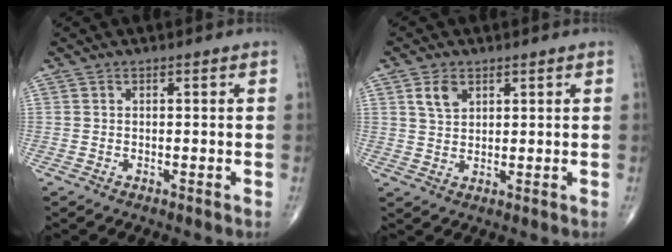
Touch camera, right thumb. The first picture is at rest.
{"total": 4.1, "force": [2.0, 2.7, 2.5], "torque": [-0.037, -0.008, 0.041]}